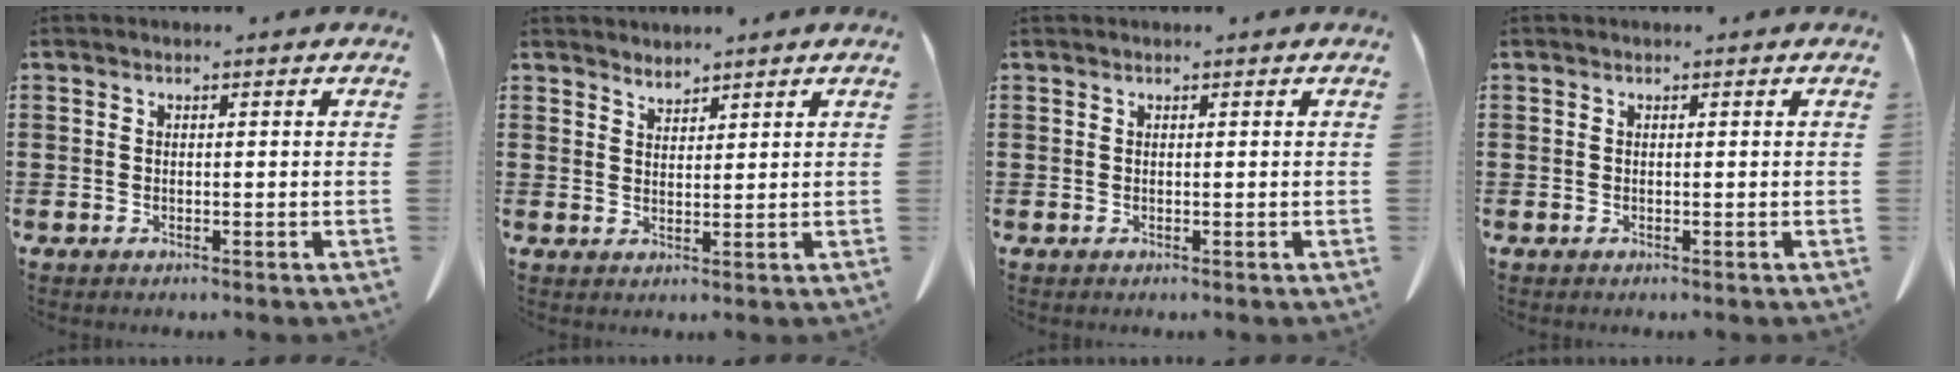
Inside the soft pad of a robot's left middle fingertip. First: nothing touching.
{"total": 2.1, "force": [2.1, 0.2, -0.2], "torque": [-0.002, -0.004, 0.041]}
{"total": 0.0}
{"total": 0.0}